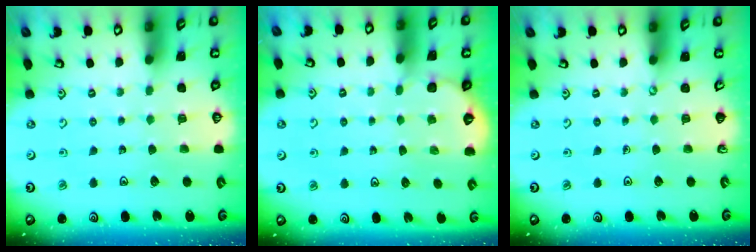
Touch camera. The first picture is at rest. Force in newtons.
{"total": 2.0, "press": 2.0, "slide": 0.1}
{"total": 0.0}